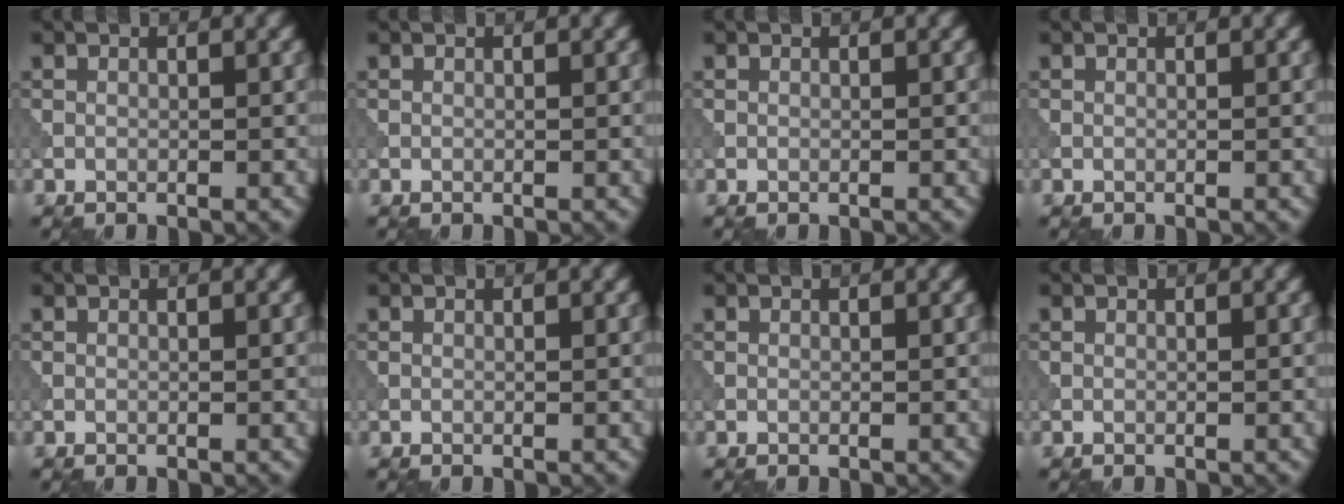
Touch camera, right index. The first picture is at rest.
{"total": 0.0}
{"total": 0.0}
{"total": 0.0}
{"total": 0.0}
{"total": 0.0}
{"total": 0.0}
{"total": 0.0}